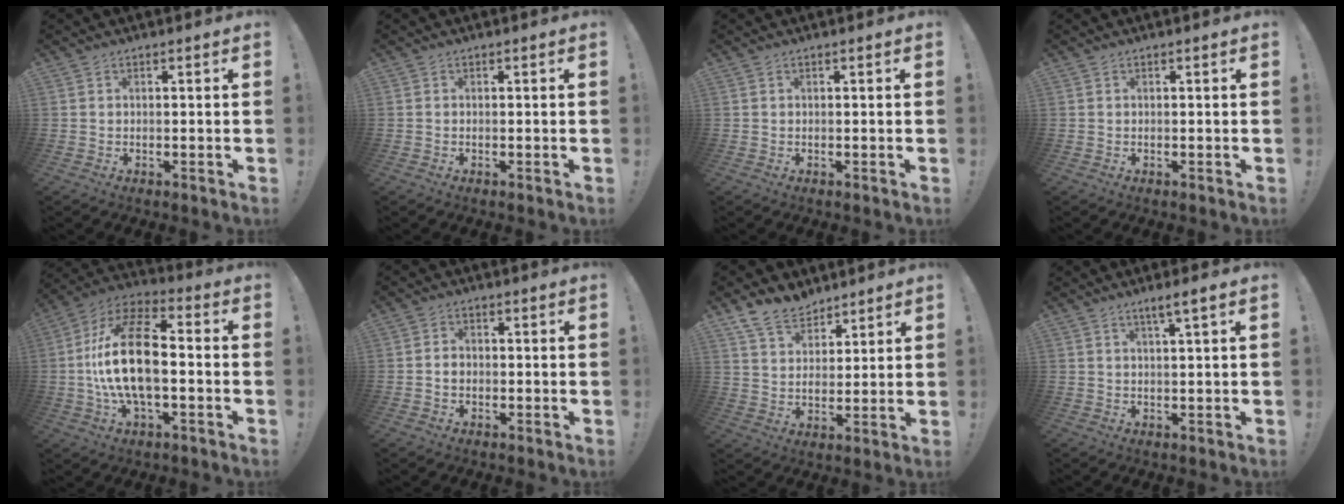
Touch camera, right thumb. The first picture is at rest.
{"total": 0.0}
{"total": 0.0}
{"total": 0.0}
{"total": 19.8, "force": [-1.5, 9.3, 17.4], "torque": [-0.325, 0.015, -0.028]}
{"total": 2.4, "force": [-0.7, 2.0, 1.3], "torque": [-0.015, 0.006, -0.014]}
{"total": 10.3, "force": [8.0, 5.7, 3.1], "torque": [-0.063, -0.050, 0.158]}
{"total": 3.6, "force": [1.8, -0.2, 3.2], "torque": [-0.053, -0.006, 0.026]}